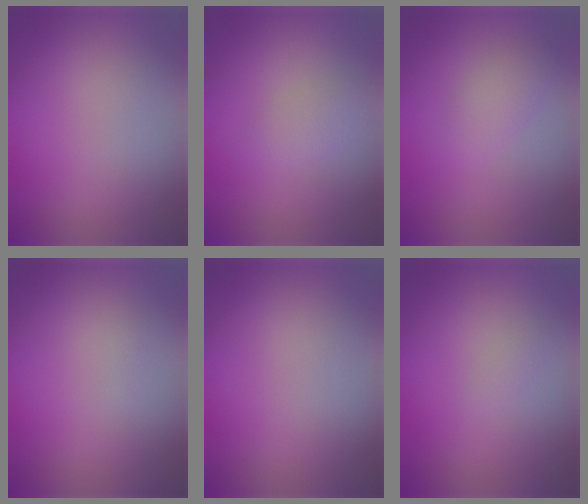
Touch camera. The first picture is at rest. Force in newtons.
{"total": 1.6, "press": 1.6, "slide": 0.1}
{"total": 1.9, "press": 1.9, "slide": 0.1}
{"total": 0.0}
{"total": 0.0}
{"total": 0.6, "press": 0.6, "slide": 0.0}